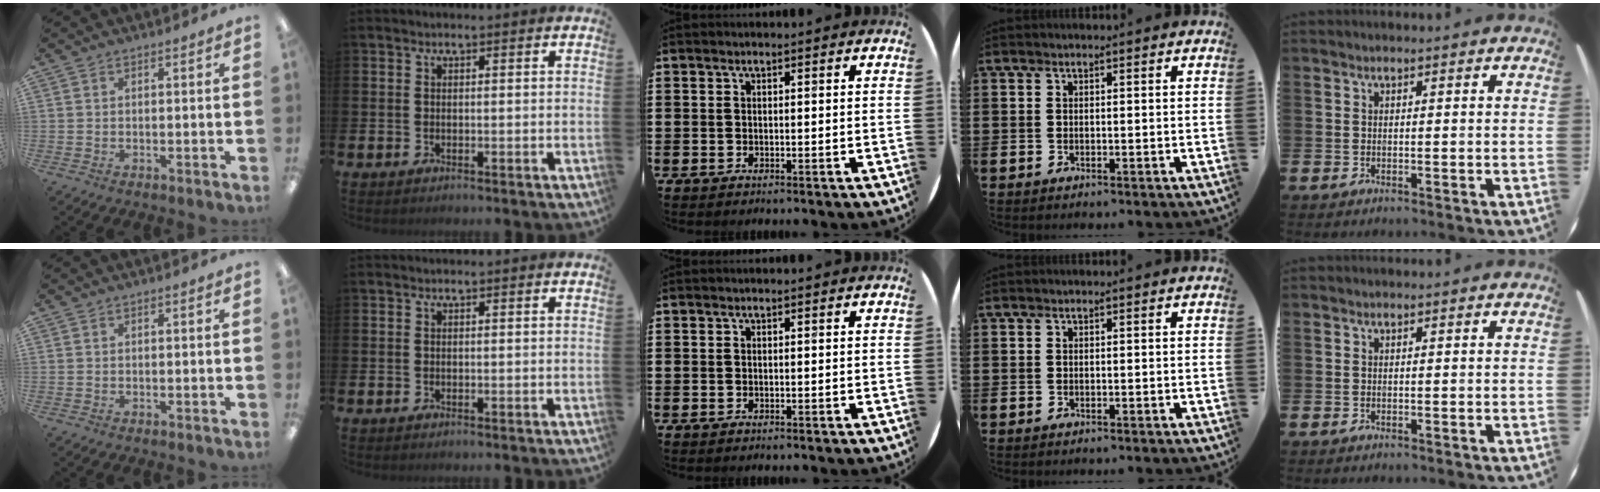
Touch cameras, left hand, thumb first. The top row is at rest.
{}